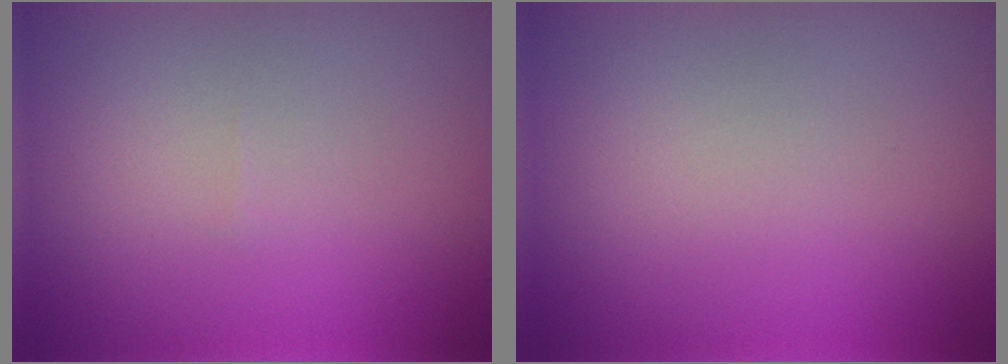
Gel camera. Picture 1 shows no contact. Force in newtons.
{"total": 0.0}